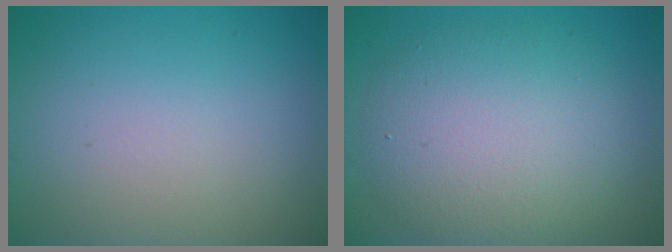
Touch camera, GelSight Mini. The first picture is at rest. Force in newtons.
{"total": 6.7, "press": 6.7, "slide": 0.2}